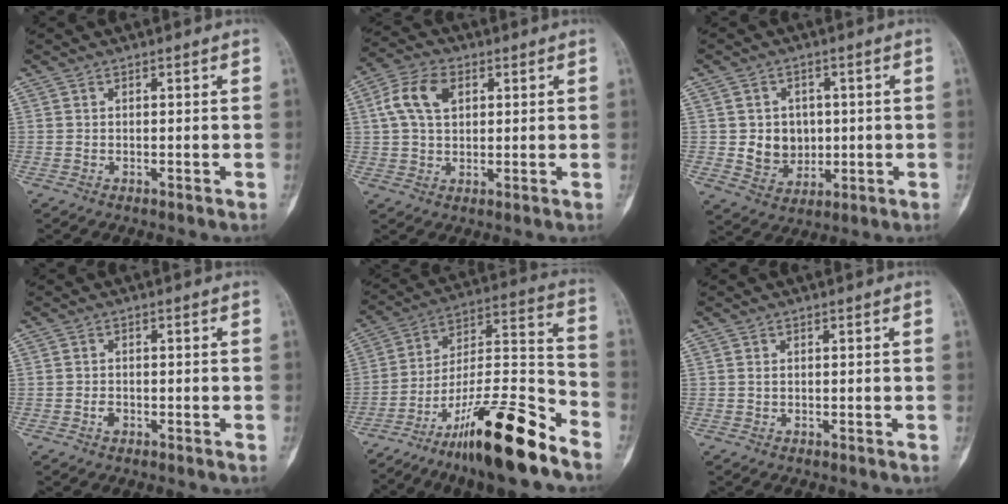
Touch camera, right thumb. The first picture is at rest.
{"total": 8.9, "force": [2.5, 5.8, 6.2], "torque": [-0.115, 0.012, 0.042]}
{"total": 7.4, "force": [0.2, 6.5, 3.5], "torque": [-0.019, 0.001, 0.015]}
{"total": 1.2, "force": [-0.6, 0.8, 0.7], "torque": [-0.013, 0.002, -0.012]}
{"total": 22.7, "force": [-15.4, 4.2, 16.1], "torque": [-0.274, 0.083, -0.257]}
{"total": 0.0}